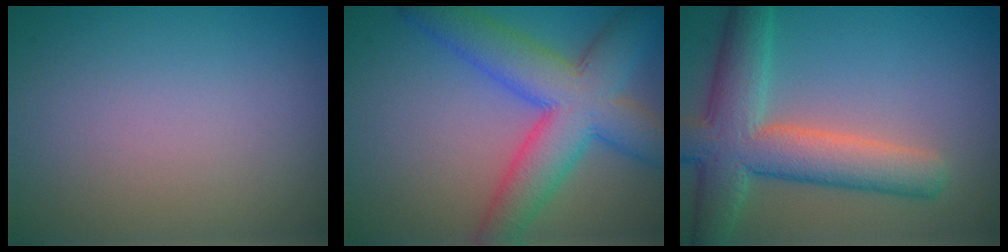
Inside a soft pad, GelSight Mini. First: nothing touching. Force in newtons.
{"total": 8.8, "press": 8.8, "slide": 0.1}
{"total": 7.7, "press": 7.7, "slide": 0.4}